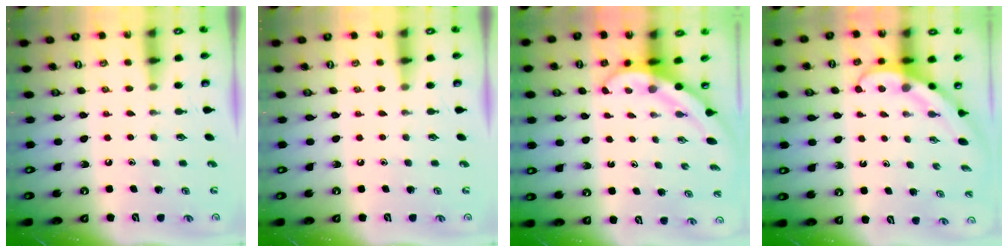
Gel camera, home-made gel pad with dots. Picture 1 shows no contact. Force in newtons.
{"total": 0.0}
{"total": 3.9, "press": 3.9, "slide": 0.2}
{"total": 4.0, "press": 3.9, "slide": 0.3}